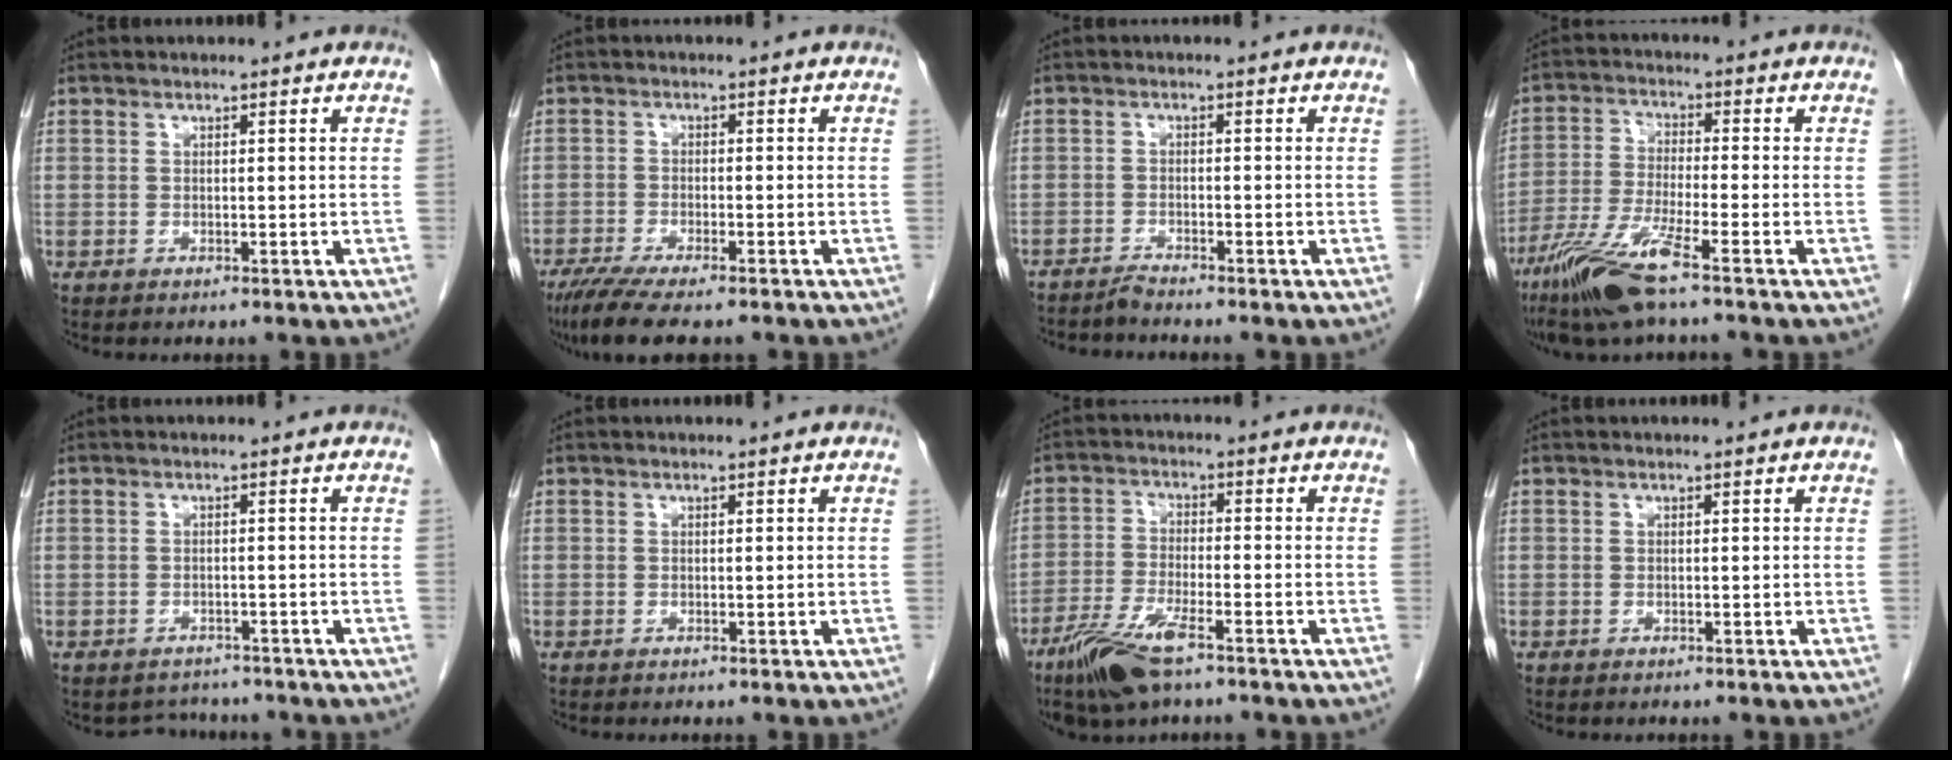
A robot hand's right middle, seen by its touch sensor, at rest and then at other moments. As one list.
[{"total": 9.4, "force": [-7.4, 1.6, 5.6], "torque": [-0.089, -0.019, -0.118]}, {"total": 1.9, "force": [-1.8, -0.5, 0.0], "torque": [-0.001, -0.005, -0.036]}, {"total": 9.9, "force": [-6.4, 0.1, 7.5], "torque": [-0.160, -0.026, -0.126]}, {"total": 3.3, "force": [-2.9, 1.5, -0.2], "torque": [0.001, 0.006, -0.042]}, {"total": 0.0}, {"total": 9.0, "force": [-5.9, 2.0, 6.5], "torque": [-0.135, -0.018, -0.108]}, {"total": 0.0}]